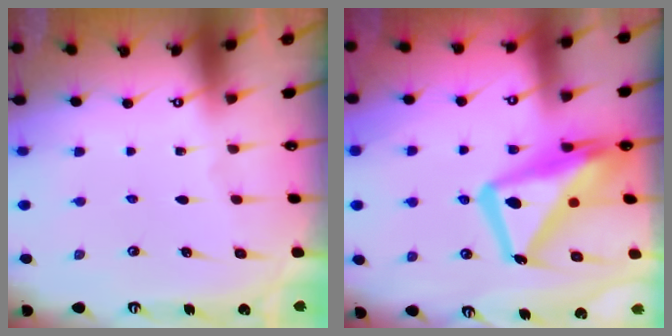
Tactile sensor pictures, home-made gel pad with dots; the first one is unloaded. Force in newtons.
{"total": 18.8, "press": 18.7, "slide": 2.0}